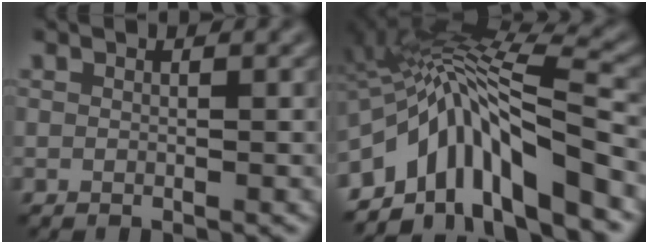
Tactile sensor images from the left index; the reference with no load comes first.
{"total": 10.5, "force": [-4.8, 3.1, 8.8], "torque": [-0.136, 0.014, -0.085]}